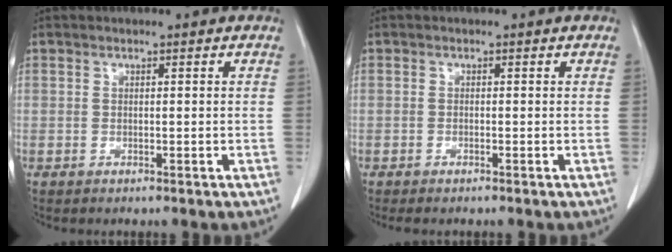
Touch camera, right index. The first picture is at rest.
{"total": 1.0, "force": [-0.9, -0.1, 0.5], "torque": [-0.008, -0.001, -0.016]}